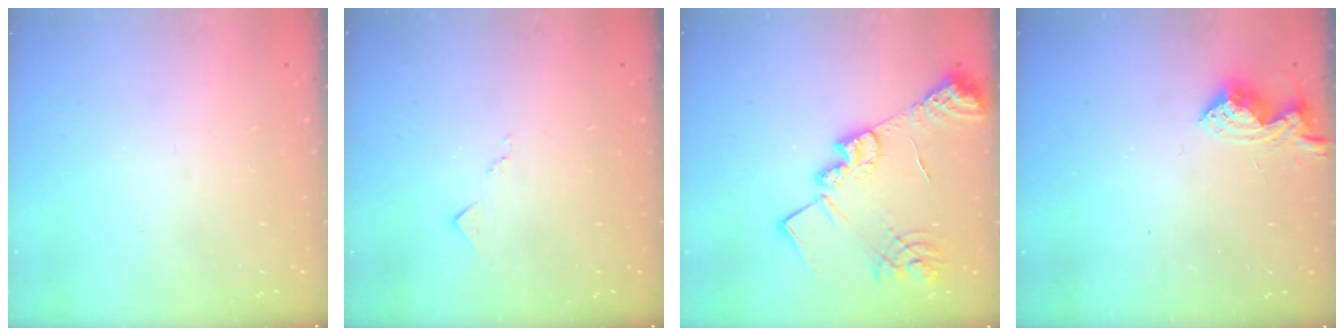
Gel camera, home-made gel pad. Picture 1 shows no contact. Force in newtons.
{"total": 6.3, "press": 6.3, "slide": 0.6}
{"total": 18.1, "press": 18.0, "slide": 1.8}
{"total": 10.0, "press": 10.0, "slide": 0.2}